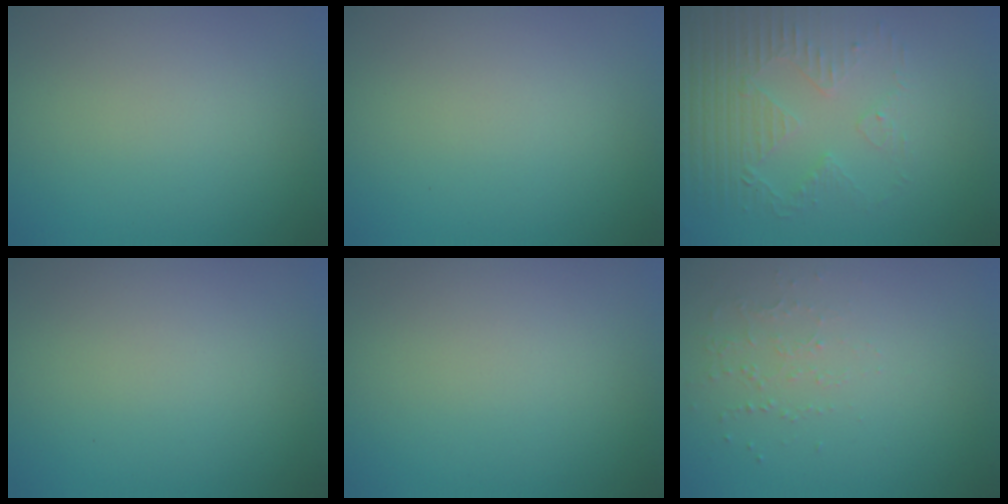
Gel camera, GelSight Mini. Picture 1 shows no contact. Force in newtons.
{"total": 0.0}
{"total": 5.2, "press": 3.5, "slide": 3.9}
{"total": 0.0}
{"total": 0.0}
{"total": 1.0, "press": 0.6, "slide": 0.8}